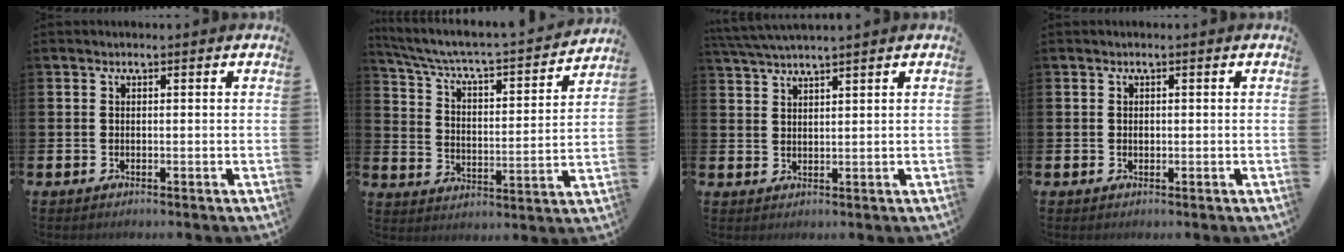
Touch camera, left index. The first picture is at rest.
{"total": 5.6, "force": [5.0, 0.9, 2.4], "torque": [-0.075, -0.046, 0.076]}
{"total": 3.0, "force": [2.9, -0.5, 0.7], "torque": [-0.027, -0.006, 0.055]}
{"total": 0.5, "force": [0.0, 0.4, 0.4], "torque": [-0.006, 0.004, -0.001]}